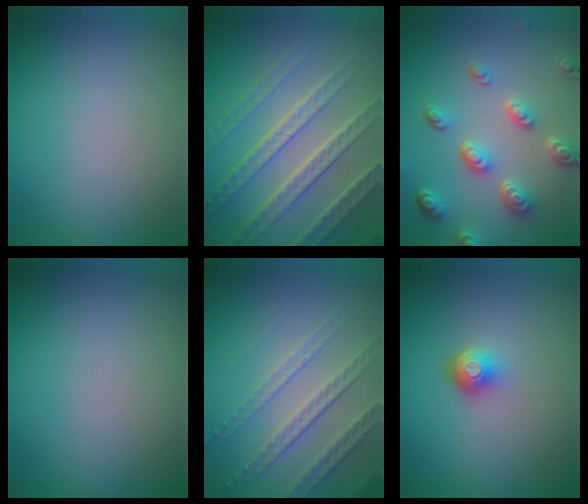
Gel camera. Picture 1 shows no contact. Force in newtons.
{"total": 6.9, "press": 5.3, "slide": 4.4}
{"total": 5.0, "press": 3.8, "slide": 3.2}
{"total": 0.0}
{"total": 3.4, "press": 3.1, "slide": 1.4}
{"total": 2.0, "press": 1.4, "slide": 1.4}